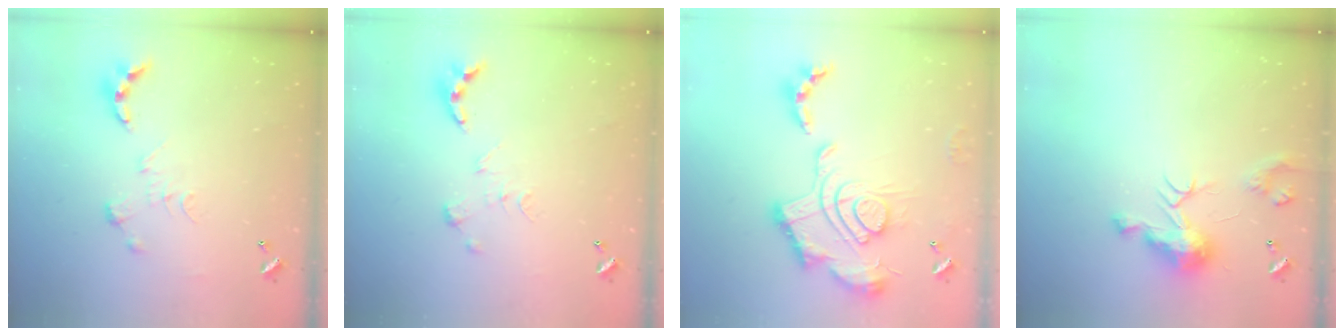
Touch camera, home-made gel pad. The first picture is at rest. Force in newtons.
{"total": 0.0}
{"total": 2.5, "press": 1.9, "slide": 1.7}
{"total": 9.7, "press": 9.7, "slide": 0.8}